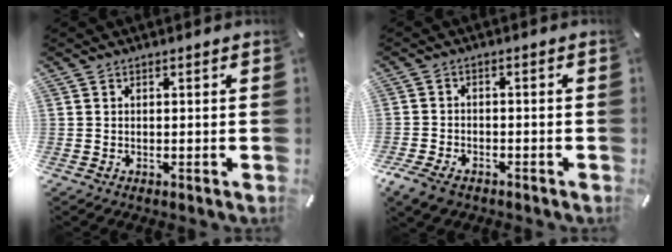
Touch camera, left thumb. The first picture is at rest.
{"total": 4.2, "force": [-2.9, 2.6, 1.7], "torque": [-0.052, 0.011, -0.061]}